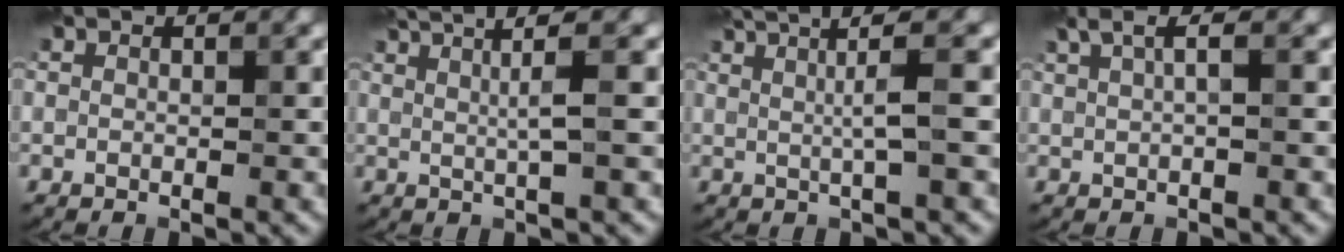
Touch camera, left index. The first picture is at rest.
{"total": 4.4, "force": [2.0, 0.8, 3.8], "torque": [-0.052, 0.010, 0.028]}
{"total": 4.5, "force": [1.4, 0.8, 4.2], "torque": [-0.063, 0.009, 0.022]}
{"total": 2.8, "force": [1.2, 1.0, 2.4], "torque": [-0.029, 0.003, 0.013]}